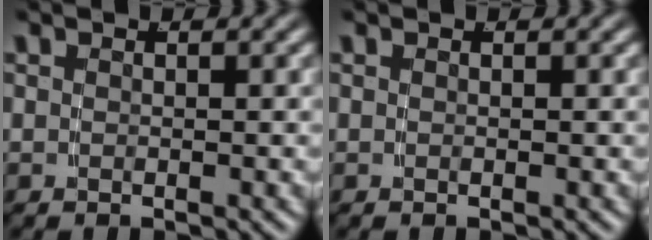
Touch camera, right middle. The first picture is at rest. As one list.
[{"total": 0.0}]